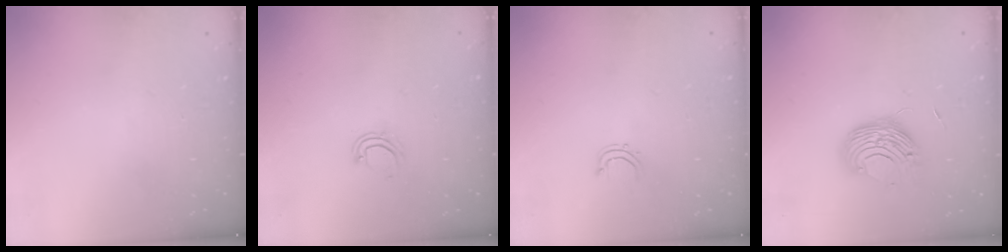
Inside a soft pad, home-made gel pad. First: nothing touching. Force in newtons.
{"total": 4.8, "press": 4.8, "slide": 0.4}
{"total": 2.8, "press": 2.8, "slide": 0.5}
{"total": 9.4, "press": 9.4, "slide": 0.3}